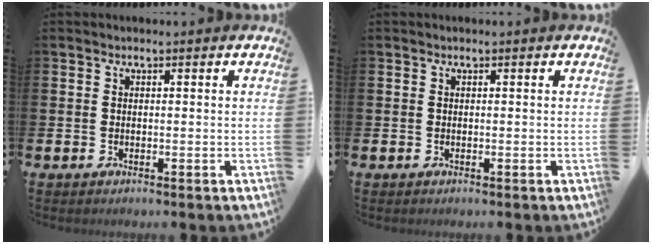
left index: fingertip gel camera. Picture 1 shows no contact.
{"total": 0.0}